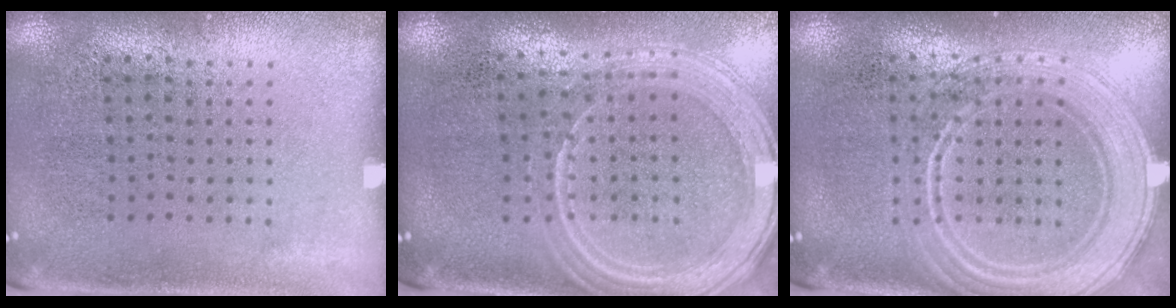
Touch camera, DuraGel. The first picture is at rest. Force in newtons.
{"total": 1.5, "press": 1.4, "slide": 0.3}
{"total": 2.5, "press": 2.5, "slide": 0.4}